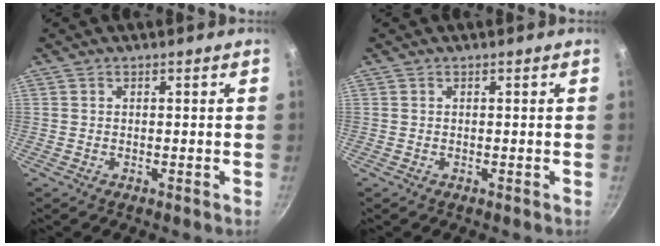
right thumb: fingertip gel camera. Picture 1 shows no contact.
{"total": 0.0}